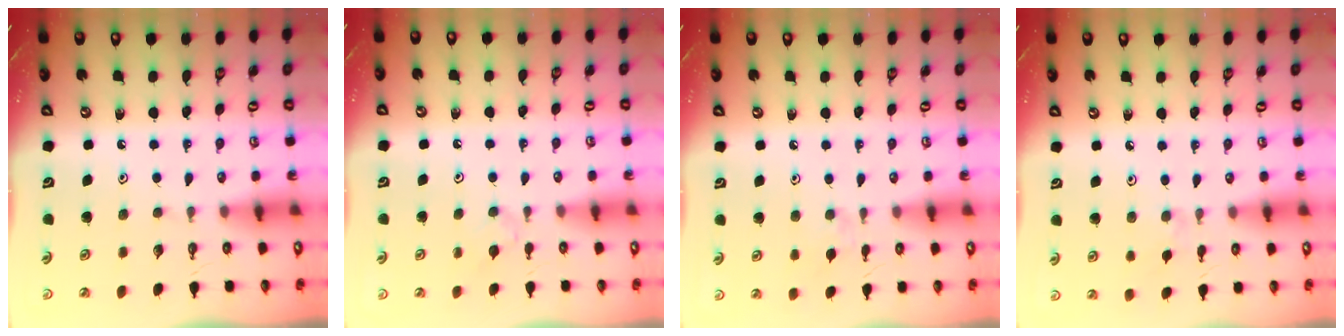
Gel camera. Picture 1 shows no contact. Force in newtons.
{"total": 3.0, "press": 3.0, "slide": 0.7}
{"total": 3.9, "press": 3.9, "slide": 0.6}
{"total": 1.9, "press": 1.9, "slide": 0.5}